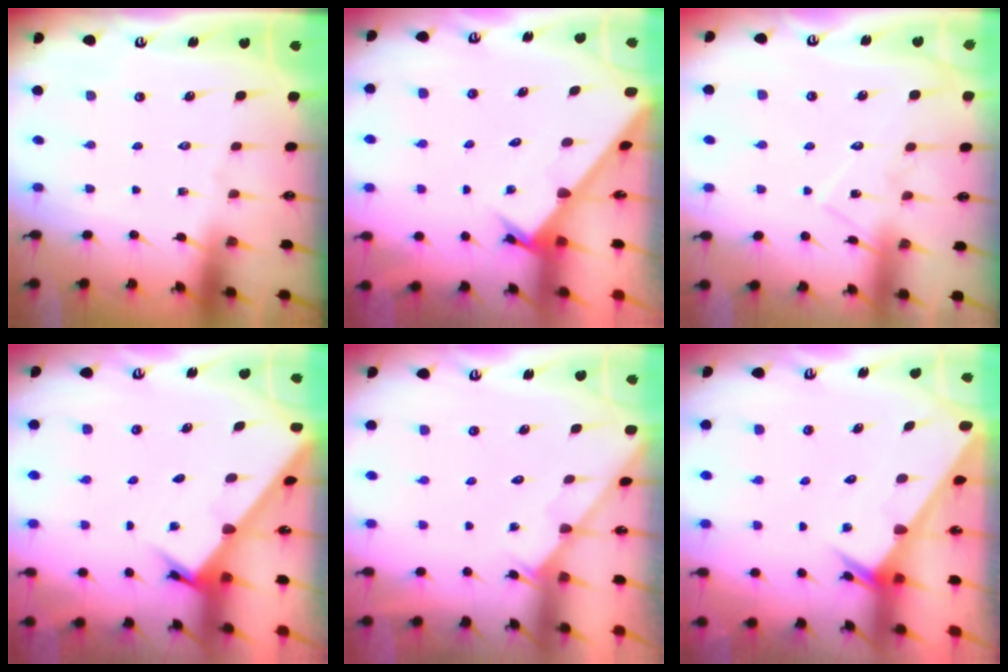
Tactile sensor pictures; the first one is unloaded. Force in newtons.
{"total": 2.7, "press": 2.7, "slide": 0.2}
{"total": 10.1, "press": 10.1, "slide": 0.7}
{"total": 2.6, "press": 2.6, "slide": 0.3}
{"total": 1.6, "press": 1.6, "slide": 0.1}
{"total": 2.5, "press": 2.5, "slide": 0.0}